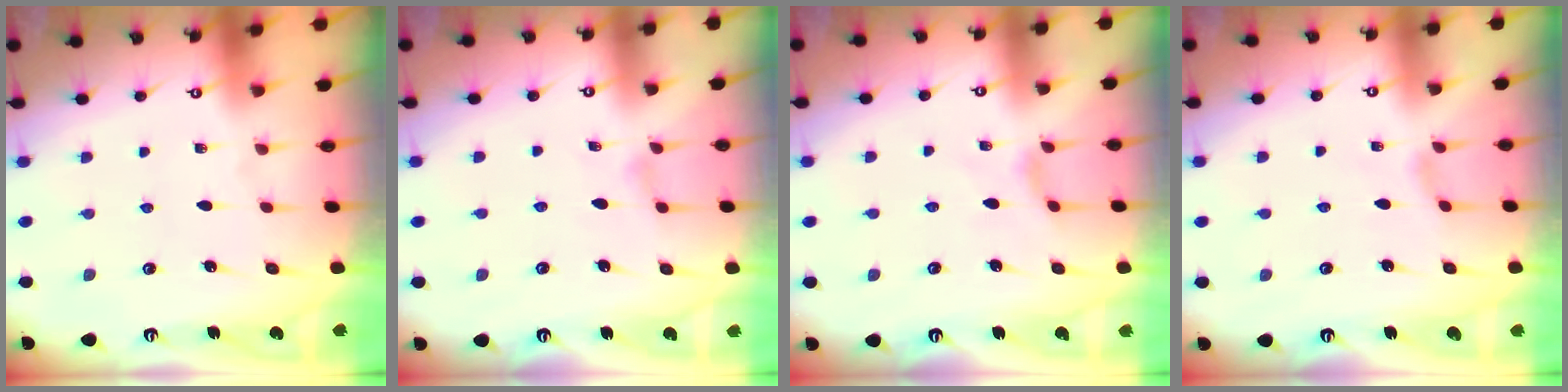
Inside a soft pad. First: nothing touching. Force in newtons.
{"total": 1.8, "press": 1.8, "slide": 0.3}
{"total": 2.7, "press": 2.6, "slide": 0.6}
{"total": 1.1, "press": 1.1, "slide": 0.4}